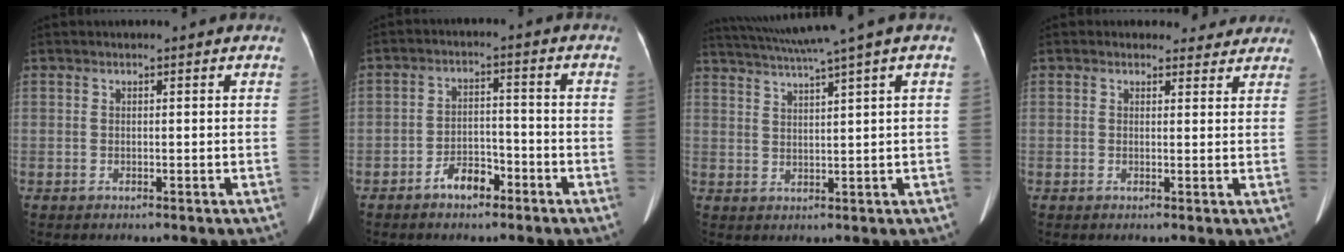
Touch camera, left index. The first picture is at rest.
{"total": 4.8, "force": [-3.3, 2.3, 2.6], "torque": [-0.048, 0.012, -0.054]}
{"total": 9.0, "force": [6.7, -2.0, 5.7], "torque": [-0.098, 0.018, 0.104]}
{"total": 3.7, "force": [3.1, 2.0, -0.1], "torque": [0.010, 0.002, 0.023]}